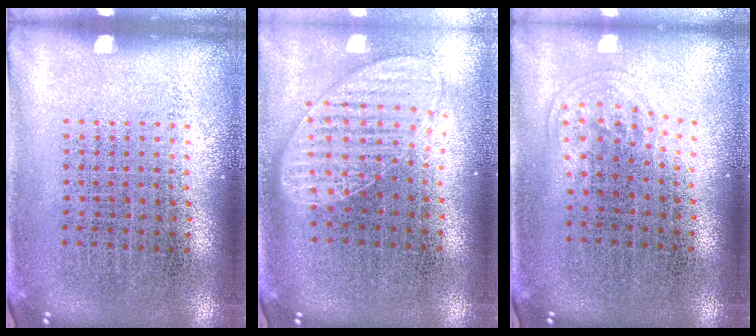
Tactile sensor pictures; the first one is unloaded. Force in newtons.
{"total": 1.4, "press": 1.2, "slide": 0.7}
{"total": 1.0, "press": 0.6, "slide": 0.8}